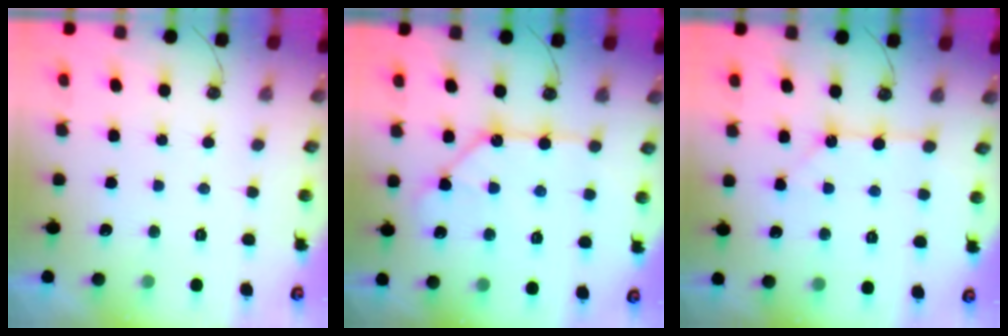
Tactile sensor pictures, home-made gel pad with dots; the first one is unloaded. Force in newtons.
{"total": 9.9, "press": 9.9, "slide": 1.1}
{"total": 2.5, "press": 2.5, "slide": 0.2}